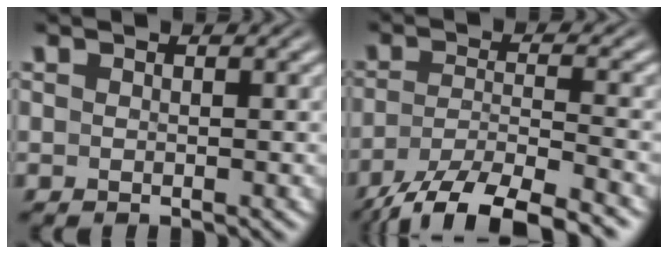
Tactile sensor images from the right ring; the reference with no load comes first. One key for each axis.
{"total": 8.4, "fx": -5.8, "fy": 3.3, "fz": 5.1, "tx": -0.094, "ty": -0.029, "tz": -0.074}